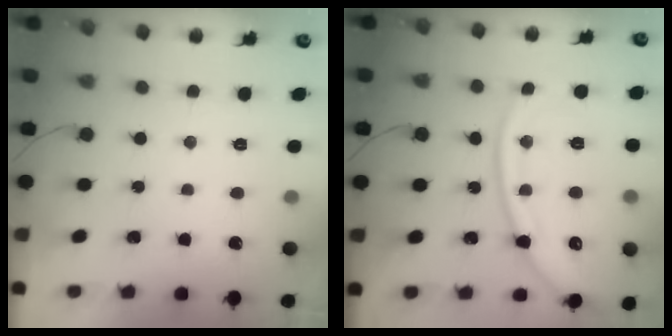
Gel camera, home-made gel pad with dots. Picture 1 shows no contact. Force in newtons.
{"total": 16.3, "press": 16.3, "slide": 1.1}